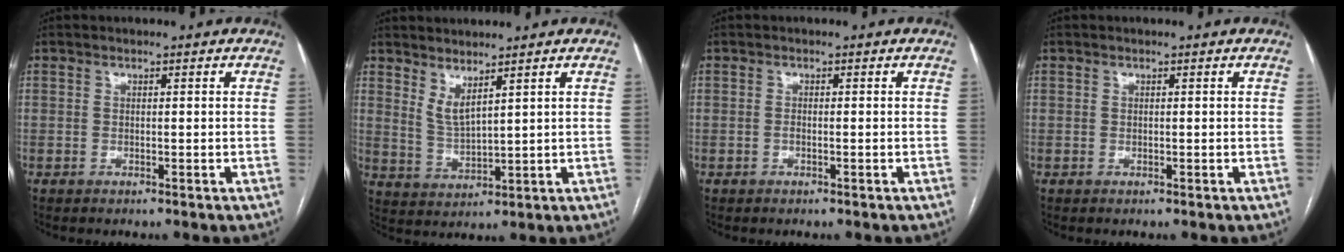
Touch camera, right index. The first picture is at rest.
{"total": 3.7, "force": [2.8, 0.4, 2.4], "torque": [-0.054, -0.019, 0.065]}
{"total": 0.5, "force": [-0.3, 0.1, 0.4], "torque": [-0.007, 0.001, -0.005]}
{"total": 0.0}